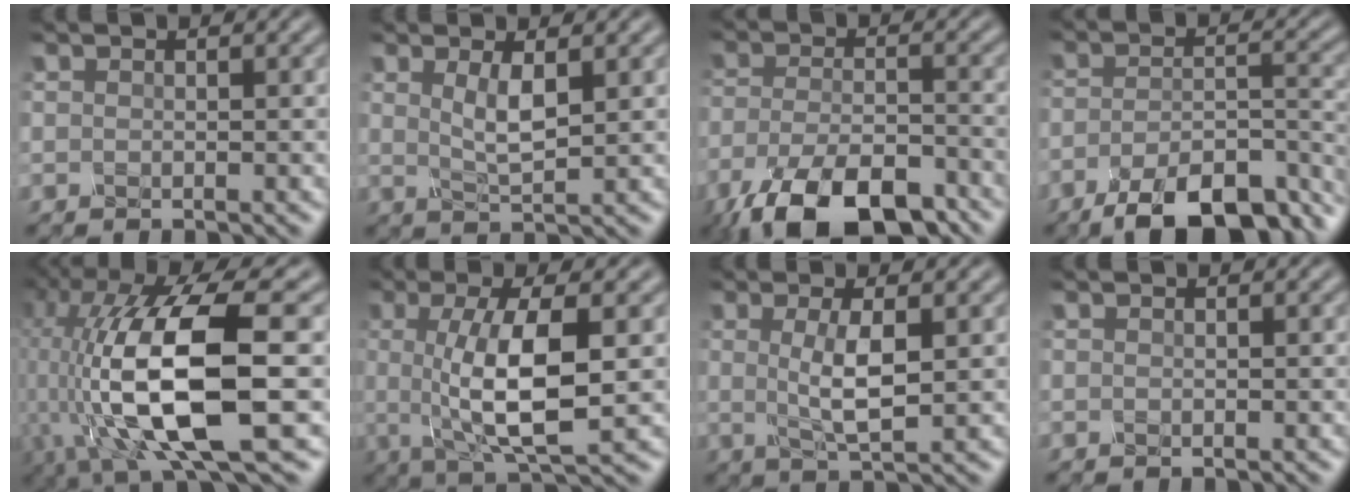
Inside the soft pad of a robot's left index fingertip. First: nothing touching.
{"total": 2.7, "force": [0.7, 0.7, 2.5], "torque": [-0.050, -0.007, 0.015]}
{"total": 11.1, "force": [-7.8, 3.9, 6.9], "torque": [-0.130, -0.020, -0.143]}
{"total": 10.3, "force": [-7.5, 3.2, 6.2], "torque": [-0.093, -0.009, -0.125]}
{"total": 15.4, "force": [-2.5, 5.0, 14.3], "torque": [-0.283, 0.000, -0.049]}
{"total": 7.7, "force": [-0.4, 1.9, 7.4], "torque": [-0.126, -0.008, -0.009]}
{"total": 3.7, "force": [0.1, 0.8, 3.6], "torque": [-0.071, -0.004, 0.004]}
{"total": 0.0}